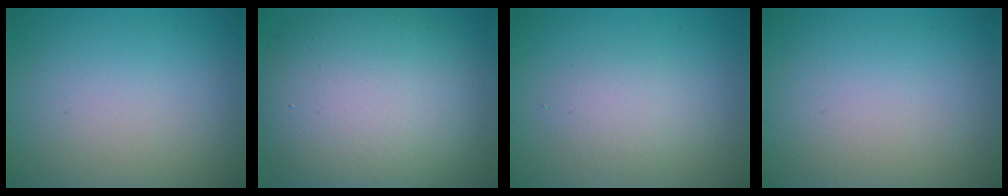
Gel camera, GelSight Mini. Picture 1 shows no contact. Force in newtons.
{"total": 12.7, "press": 12.6, "slide": 0.6}
{"total": 2.1, "press": 2.1, "slide": 0.1}
{"total": 0.0}